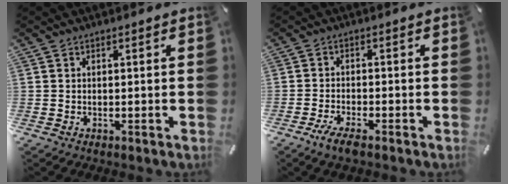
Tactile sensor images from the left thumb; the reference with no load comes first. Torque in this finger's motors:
{"motor_torque": [-0.06, 0.10, 0.03, 0.10, 0.03]}